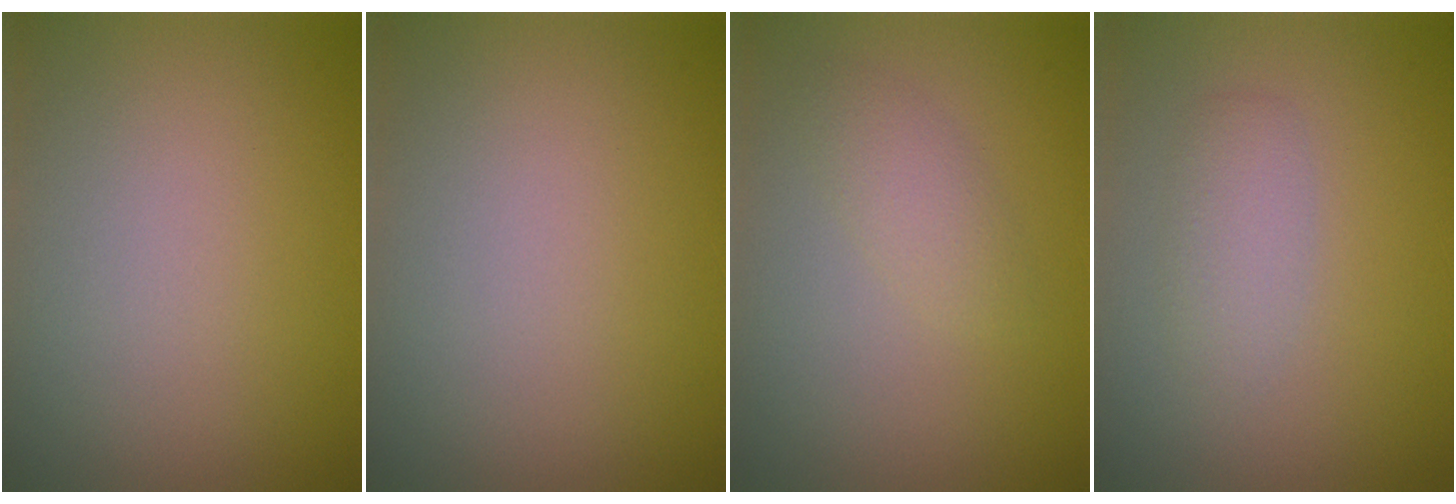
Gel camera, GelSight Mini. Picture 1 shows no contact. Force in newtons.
{"total": 0.0}
{"total": 1.8, "press": 1.8, "slide": 0.1}
{"total": 1.8, "press": 1.8, "slide": 0.1}